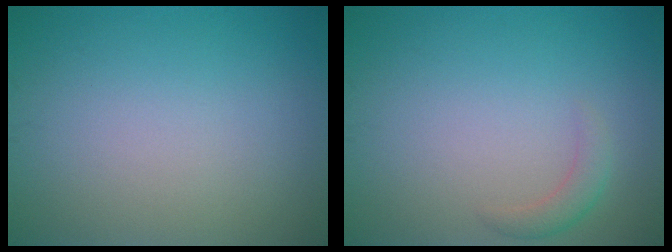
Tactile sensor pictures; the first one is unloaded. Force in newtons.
{"total": 1.5, "press": 1.5, "slide": 0.1}